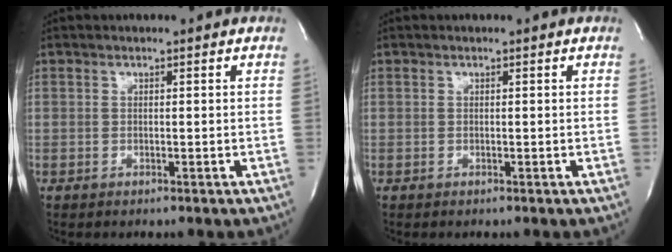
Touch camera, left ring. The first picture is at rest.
{"total": 0.0}